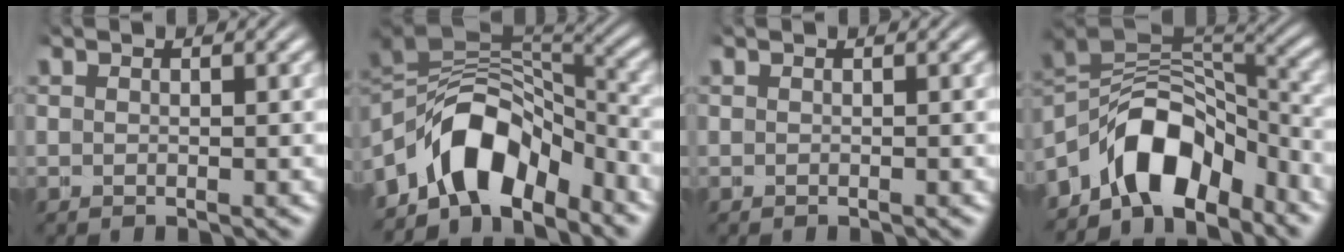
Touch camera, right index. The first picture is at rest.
{"total": 11.8, "force": [-2.3, 8.8, 7.5], "torque": [-0.144, -0.013, -0.042]}
{"total": 0.0}
{"total": 11.0, "force": [-2.9, 8.0, 7.0], "torque": [-0.131, -0.016, -0.049]}